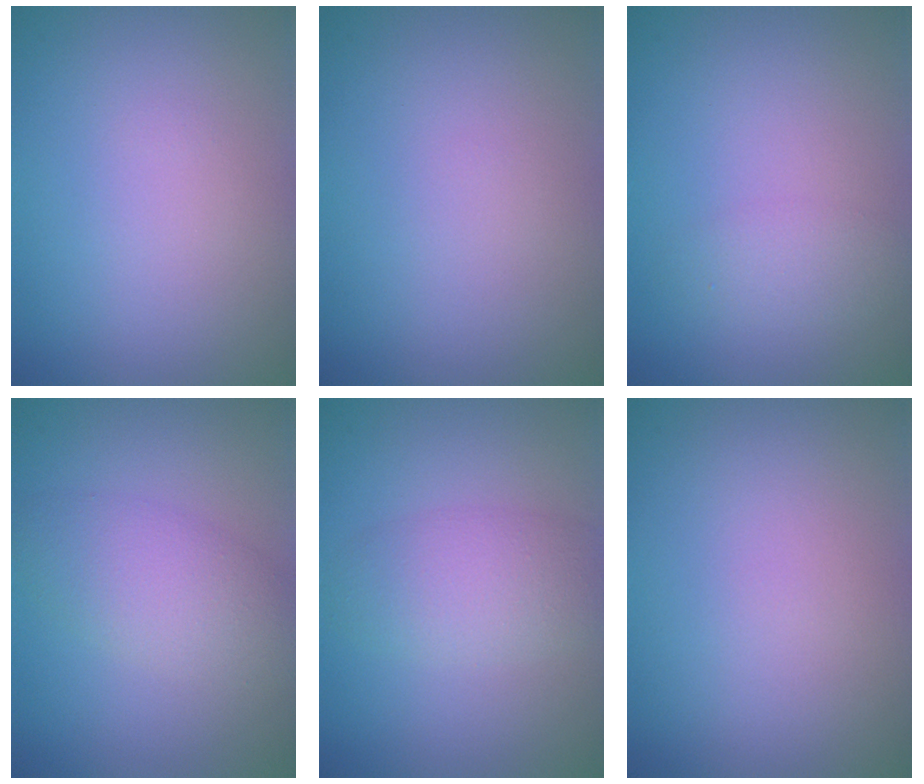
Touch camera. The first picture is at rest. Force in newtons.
{"total": 0.0}
{"total": 1.7, "press": 1.7, "slide": 0.1}
{"total": 3.9, "press": 3.9, "slide": 0.2}
{"total": 3.6, "press": 3.6, "slide": 0.3}
{"total": 0.0}